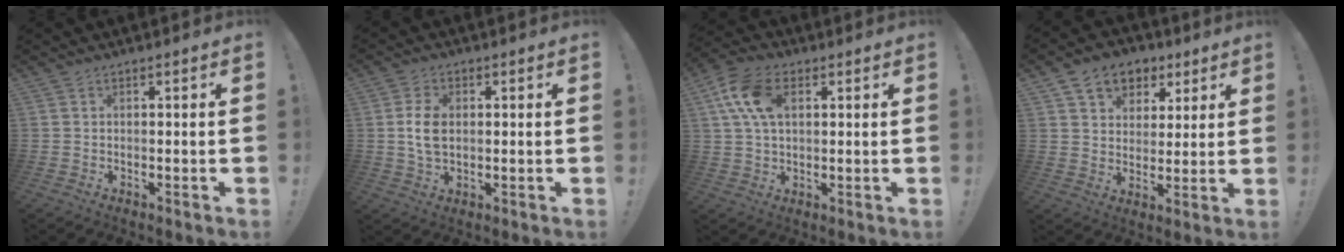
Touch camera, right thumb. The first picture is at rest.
{"total": 7.2, "force": [0.4, 4.6, 5.5], "torque": [-0.104, 0.000, 0.005]}
{"total": 12.5, "force": [3.7, 7.9, 9.0], "torque": [-0.167, 0.010, 0.073]}
{"total": 10.4, "force": [5.4, 8.0, 3.9], "torque": [-0.048, -0.028, 0.103]}